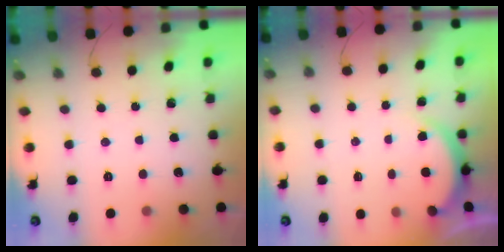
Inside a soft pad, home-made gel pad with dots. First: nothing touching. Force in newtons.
{"total": 2.5, "press": 2.5, "slide": 0.5}